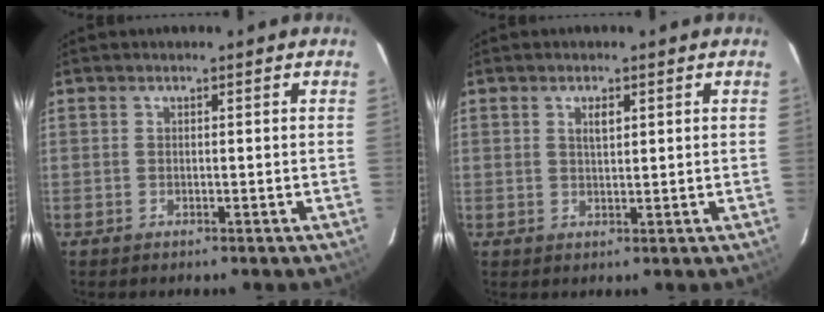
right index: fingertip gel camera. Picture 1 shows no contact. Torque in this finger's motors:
{"motor_torque": [-0.01, 0.03, 0.05, 0.03]}